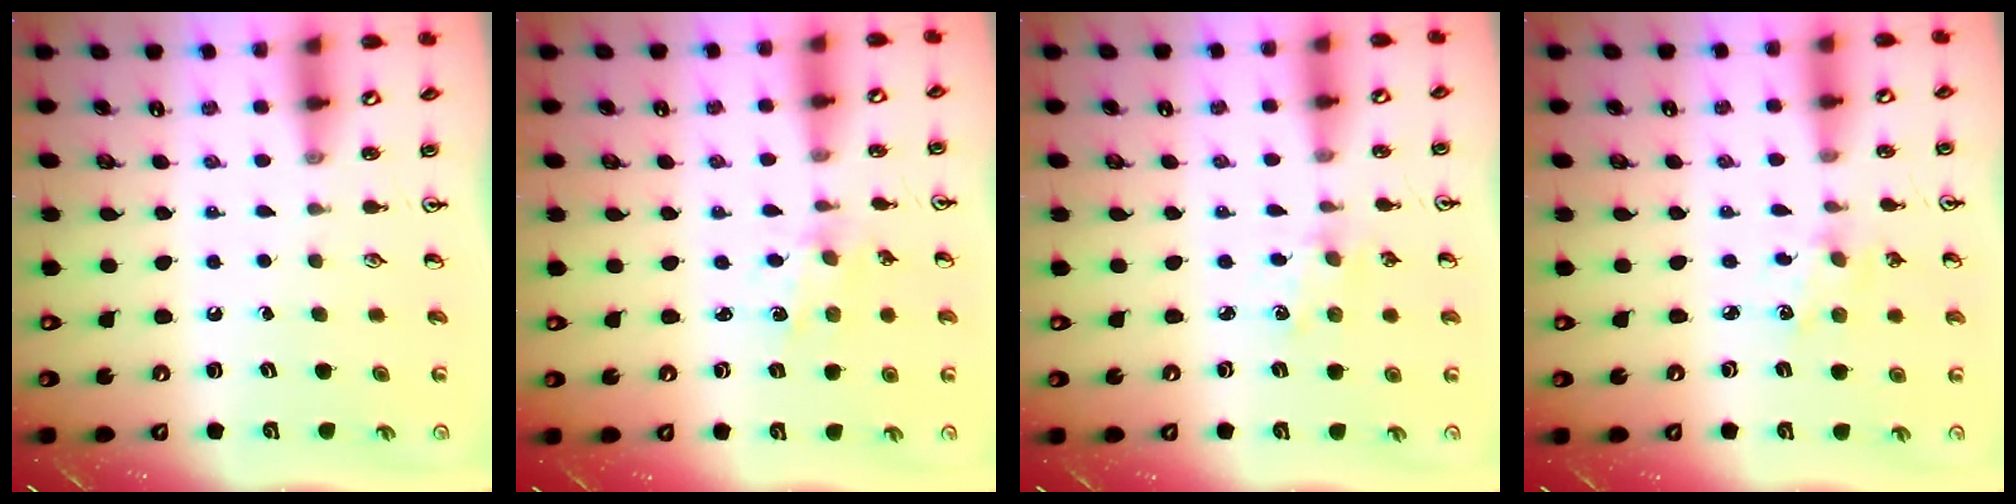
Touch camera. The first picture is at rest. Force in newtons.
{"total": 1.9, "press": 1.8, "slide": 0.5}
{"total": 1.8, "press": 1.7, "slide": 0.2}
{"total": 1.8, "press": 1.7, "slide": 0.3}